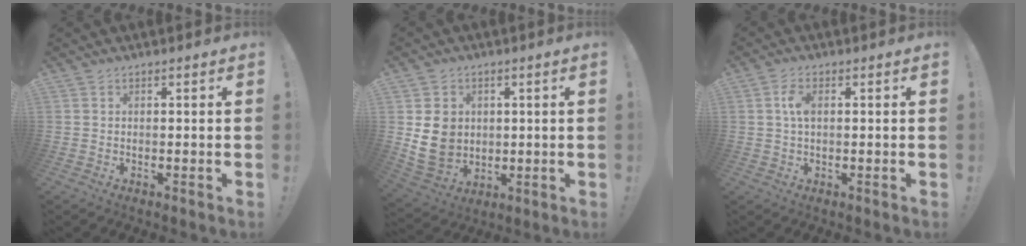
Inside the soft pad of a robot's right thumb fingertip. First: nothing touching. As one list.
[{"total": 9.8, "force": [2.1, 8.6, 4.2], "torque": [-0.071, -0.005, 0.044]}, {"total": 4.3, "force": [0.7, 2.2, 3.7], "torque": [-0.068, 0.002, 0.008]}]